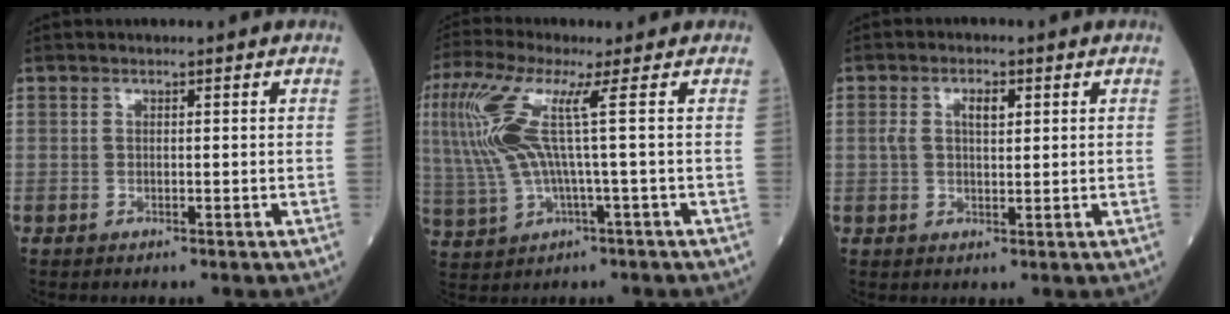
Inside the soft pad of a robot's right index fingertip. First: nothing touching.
{"total": 11.7, "force": [2.7, 0.5, 11.4], "torque": [-0.271, 0.014, 0.056]}
{"total": 3.7, "force": [1.2, 1.5, 3.2], "torque": [-0.065, 0.010, 0.021]}